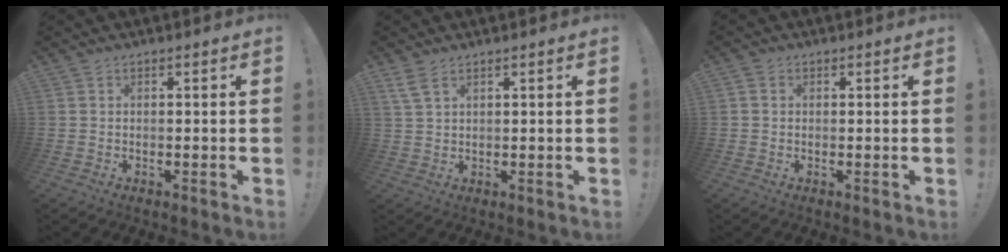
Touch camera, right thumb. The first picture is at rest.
{"total": 4.4, "force": [2.8, 1.9, 2.8], "torque": [-0.053, -0.008, 0.056]}
{"total": 1.3, "force": [0.2, 1.2, 0.5], "torque": [-0.013, 0.005, 0.005]}